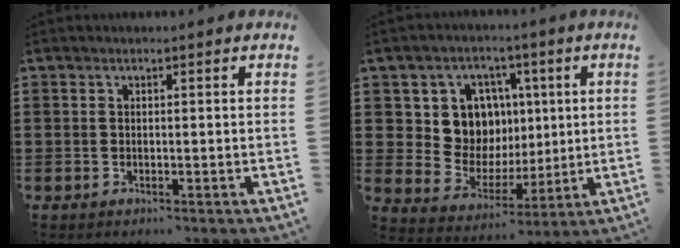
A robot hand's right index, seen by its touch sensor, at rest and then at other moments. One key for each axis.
{"total": 10.2, "fx": 2.8, "fy": 9.2, "fz": 3.2, "tx": -0.087, "ty": -0.005, "tz": 0.059}